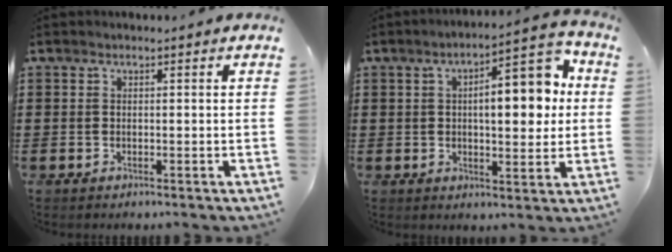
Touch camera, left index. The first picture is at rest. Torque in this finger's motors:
{"motor_torque": [2.14, 0.00, 1.04, 0.21]}